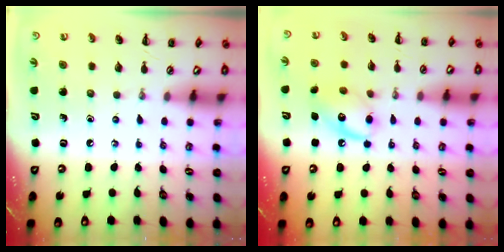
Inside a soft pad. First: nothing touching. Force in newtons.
{"total": 10.7, "press": 10.7, "slide": 0.4}